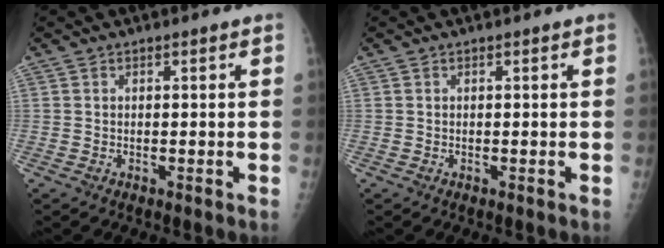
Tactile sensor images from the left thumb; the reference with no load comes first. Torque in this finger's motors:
{"motor_torque": [0.00, 0.00, -0.07, -0.07, 0.00]}